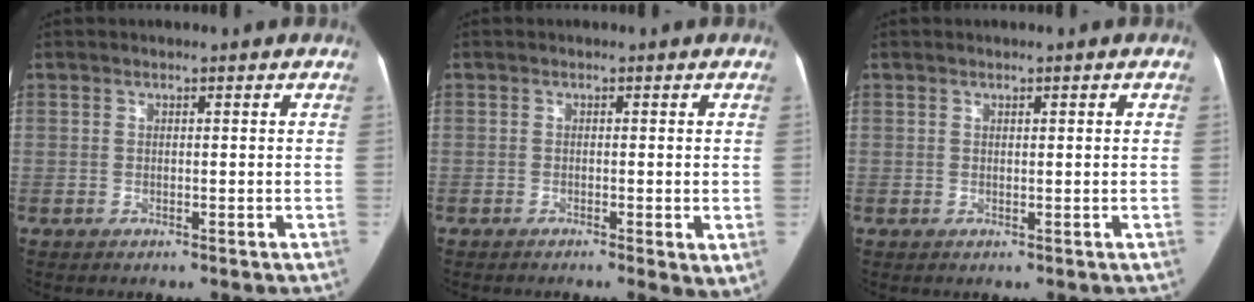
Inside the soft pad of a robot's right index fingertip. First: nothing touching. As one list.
[{"total": 3.8, "force": [-1.5, 0.7, 3.4], "torque": [-0.042, -0.010, -0.021]}, {"total": 0.7, "force": [0.2, 0.2, 0.7], "torque": [-0.008, 0.004, 0.002]}]